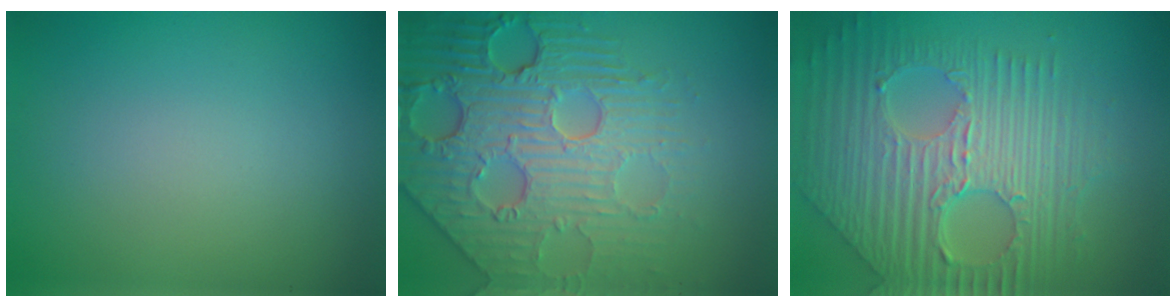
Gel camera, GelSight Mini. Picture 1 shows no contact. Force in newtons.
{"total": 7.5, "press": 5.9, "slide": 4.7}
{"total": 9.0, "press": 6.2, "slide": 6.5}